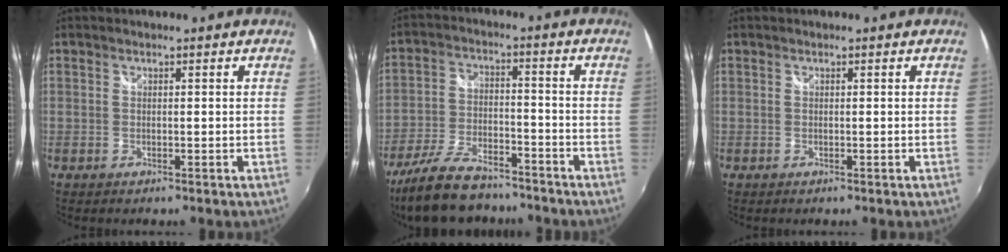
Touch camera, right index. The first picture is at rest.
{"total": 15.7, "force": [-12.6, 5.8, 7.4], "torque": [-0.167, -0.021, -0.216]}
{"total": 0.0}